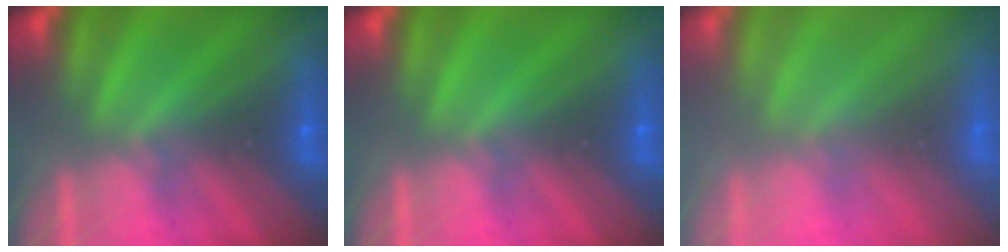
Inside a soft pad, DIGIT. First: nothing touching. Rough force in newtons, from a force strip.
{"total": 0.0}
{"total": 2.7}